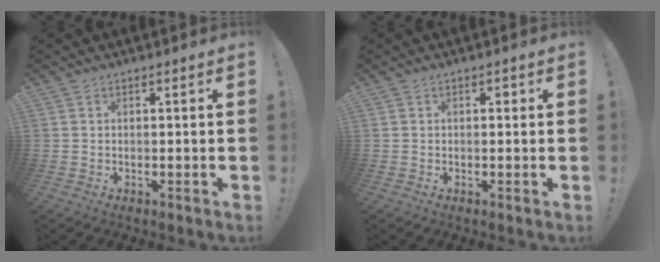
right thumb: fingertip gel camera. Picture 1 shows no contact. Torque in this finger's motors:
{"motor_torque": [0.12, 0.03, 0.20, 0.23, -0.01]}